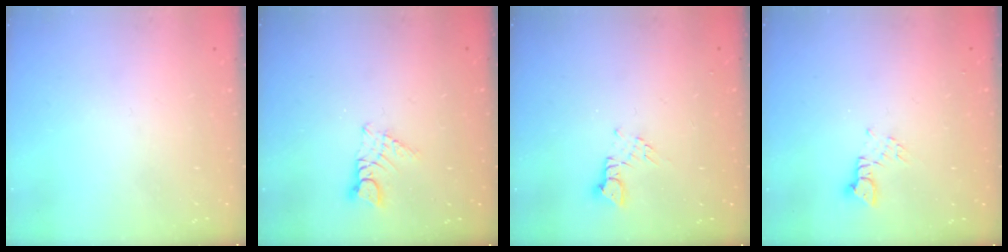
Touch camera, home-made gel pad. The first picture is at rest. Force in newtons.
{"total": 3.2, "press": 3.1, "slide": 0.3}
{"total": 2.5, "press": 2.5, "slide": 0.3}
{"total": 2.3, "press": 2.3, "slide": 0.2}